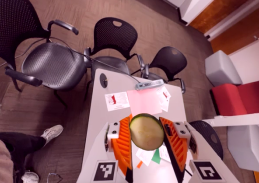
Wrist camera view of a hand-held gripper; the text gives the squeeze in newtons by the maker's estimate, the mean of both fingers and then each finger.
{"total": 11.0, "left": 10.8, "right": 11.1}